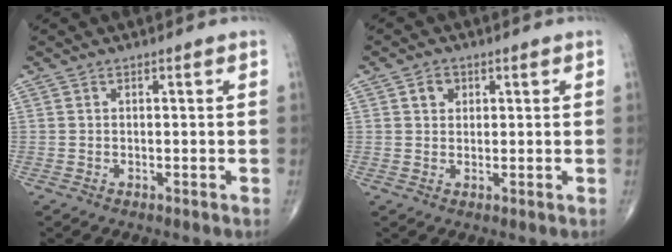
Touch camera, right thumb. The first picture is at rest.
{"total": 2.7, "force": [1.1, 2.2, 1.2], "torque": [-0.006, -0.002, 0.016]}